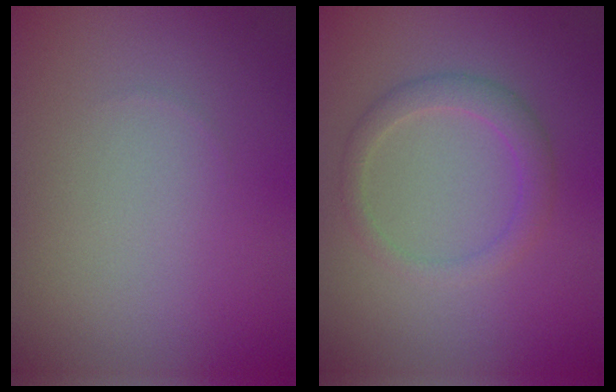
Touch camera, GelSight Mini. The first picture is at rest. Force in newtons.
{"total": 2.2, "press": 2.2, "slide": 0.0}